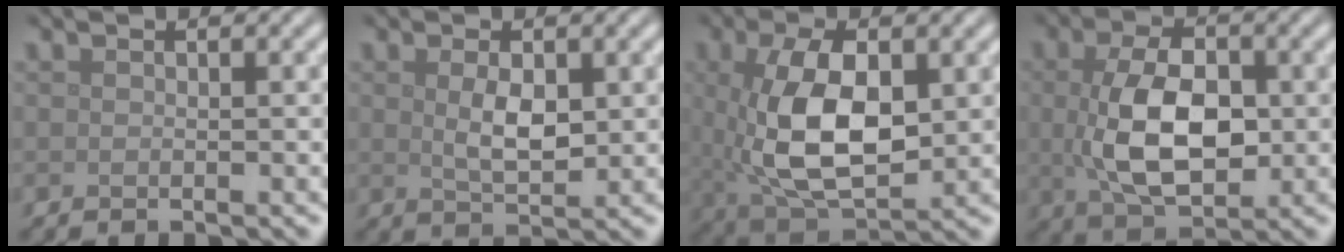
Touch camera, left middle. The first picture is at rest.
{"total": 2.9, "force": [0.5, 1.4, 2.5], "torque": [-0.054, -0.005, 0.014]}
{"total": 9.2, "force": [0.5, 4.9, 7.7], "torque": [-0.166, -0.011, 0.018]}
{"total": 7.8, "force": [0.0, 4.5, 6.3], "torque": [-0.134, -0.004, 0.003]}